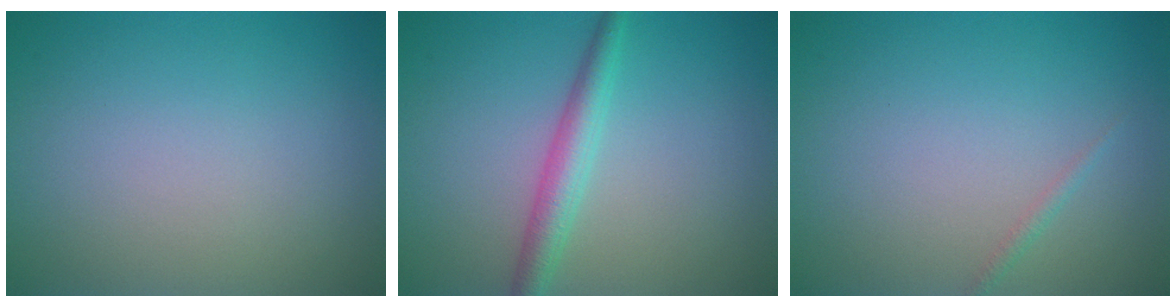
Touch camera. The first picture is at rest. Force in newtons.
{"total": 2.9, "press": 2.9, "slide": 0.1}
{"total": 0.6, "press": 0.6, "slide": 0.0}